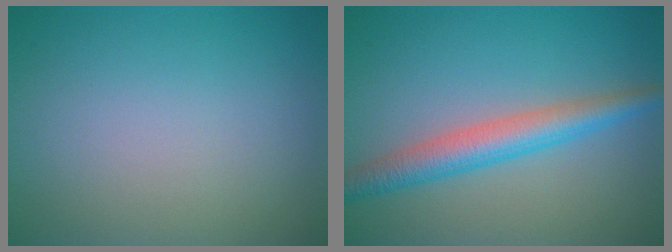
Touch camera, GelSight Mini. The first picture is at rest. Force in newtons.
{"total": 4.3, "press": 4.3, "slide": 0.3}